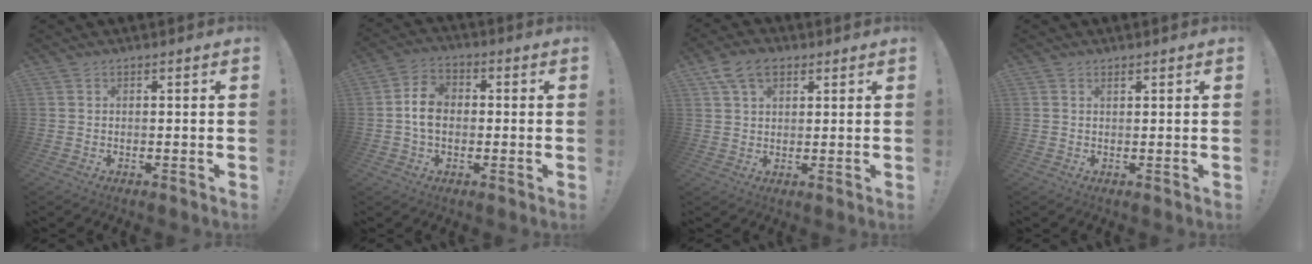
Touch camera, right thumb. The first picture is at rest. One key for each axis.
{"total": 8.4, "fx": -0.2, "fy": 6.3, "fz": 5.6, "tx": -0.090, "ty": 0.015, "tz": -0.004}
{"total": 8.4, "fx": 4.1, "fy": 5.2, "fz": 5.1, "tx": -0.081, "ty": -0.006, "tz": 0.080}
{"total": 0.8, "fx": 0.7, "fy": 0.2, "fz": 0.4, "tx": 0.000, "ty": -0.003, "tz": 0.011}